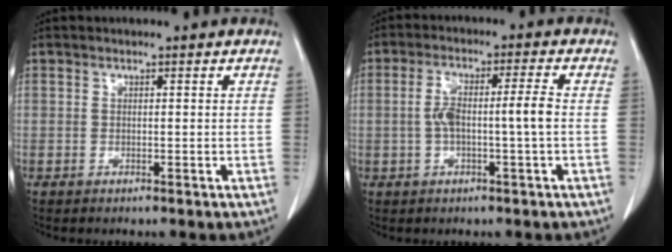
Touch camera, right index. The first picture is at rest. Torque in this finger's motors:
{"motor_torque": [0.89, -0.20, 0.52, 0.13]}